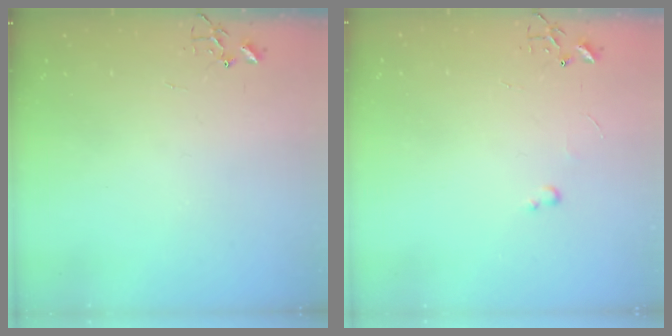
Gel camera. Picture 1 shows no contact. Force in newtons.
{"total": 2.6, "press": 2.6, "slide": 0.4}